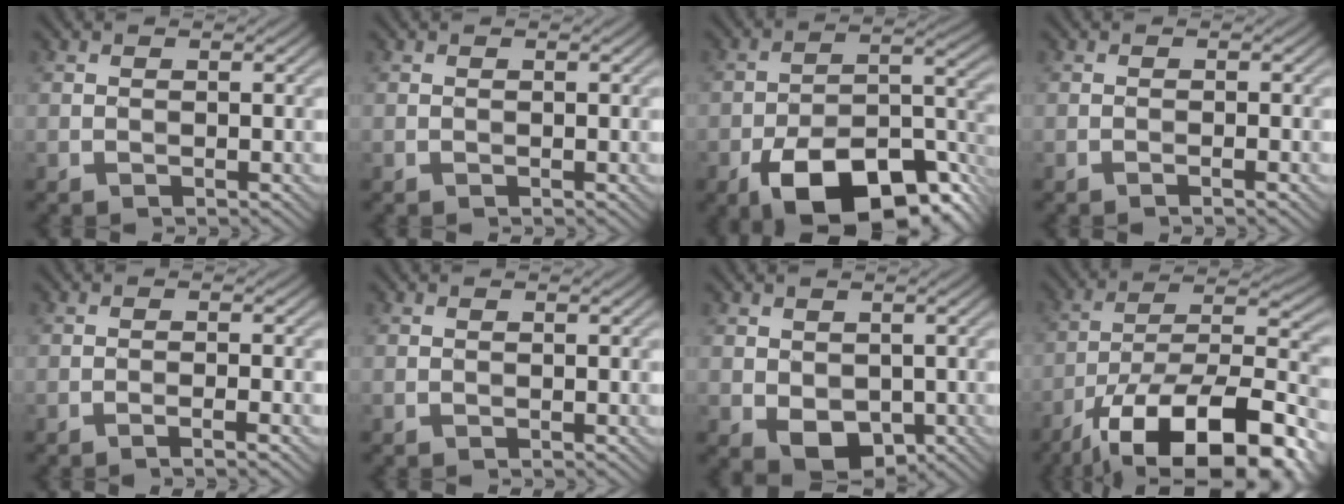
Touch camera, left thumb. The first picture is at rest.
{"total": 0.0}
{"total": 15.9, "force": [-9.5, 6.9, 10.8], "torque": [-0.177, -0.014, -0.159]}
{"total": 1.1, "force": [-0.6, -0.1, 0.9], "torque": [-0.016, 0.004, -0.016]}
{"total": 2.1, "force": [-1.1, 0.1, 1.7], "torque": [-0.024, 0.010, -0.028]}
{"total": 0.0}
{"total": 4.3, "force": [-0.6, 3.1, 2.9], "torque": [-0.064, -0.013, -0.005]}
{"total": 19.1, "force": [-11.5, 7.1, 13.5], "torque": [-0.221, -0.012, -0.190]}